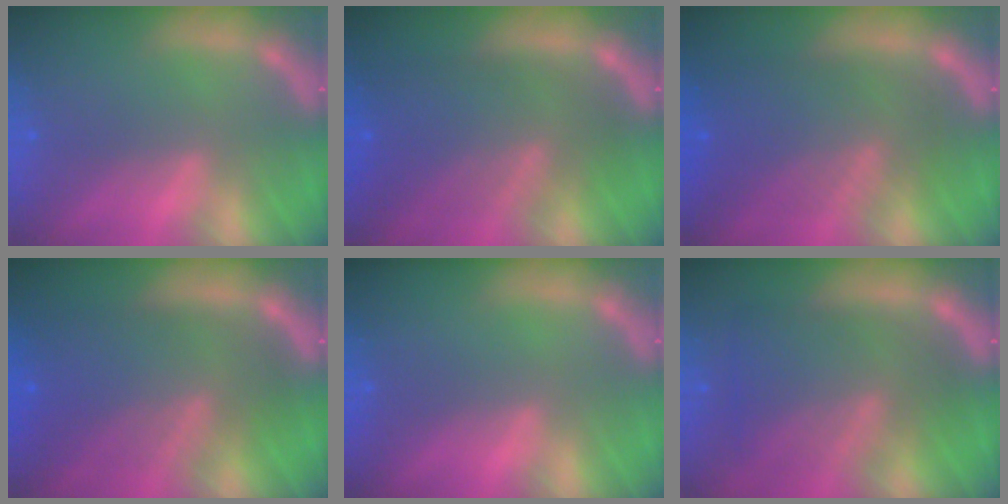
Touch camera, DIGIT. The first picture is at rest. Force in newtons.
{"total": 9.5}
{"total": 9.0}
{"total": 10.0}
{"total": 0.0}
{"total": 9.1}